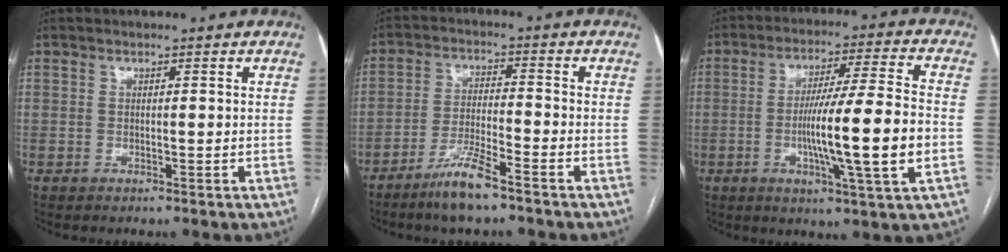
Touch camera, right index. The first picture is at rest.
{"total": 7.2, "force": [-5.2, 0.5, 4.9], "torque": [-0.099, -0.013, -0.101]}
{"total": 15.0, "force": [-2.9, -0.3, 14.7], "torque": [-0.251, -0.006, -0.052]}